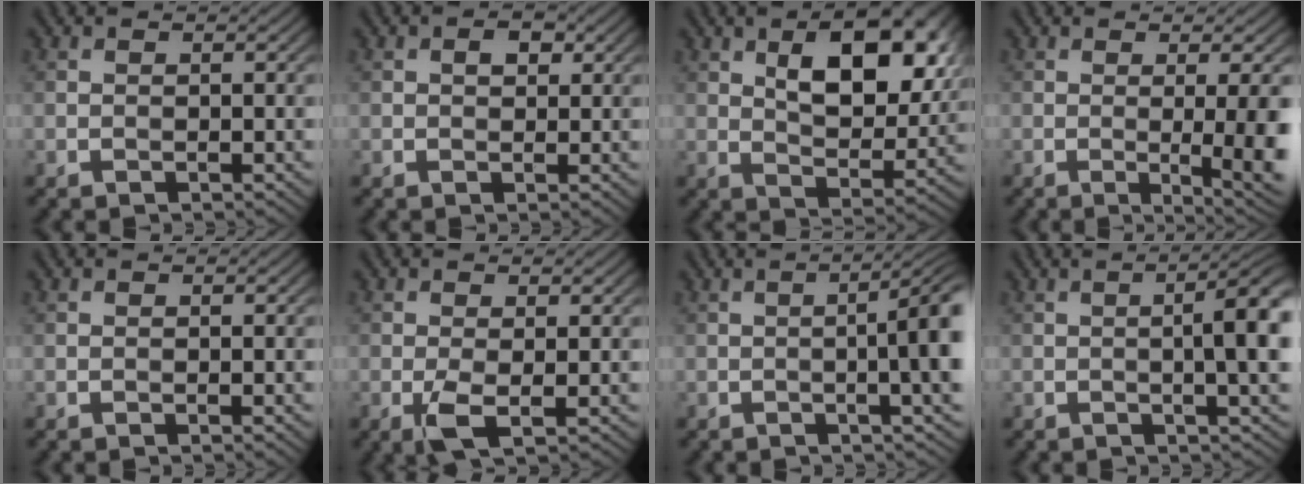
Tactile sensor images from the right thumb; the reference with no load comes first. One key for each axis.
{"total": 1.8, "fx": 0.6, "fy": 1.1, "fz": 1.3, "tx": -0.019, "ty": 0.001, "tz": 0.006}
{"total": 12.5, "fx": 4.6, "fy": 6.3, "fz": 9.7, "tx": -0.140, "ty": -0.001, "tz": 0.076}
{"total": 7.8, "fx": -0.5, "fy": 1.7, "fz": 7.6, "tx": -0.098, "ty": -0.005, "tz": -0.001}
{"total": 0.0}
{"total": 3.0, "fx": -0.5, "fy": 0.8, "fz": 2.9, "tx": -0.068, "ty": -0.004, "tz": -0.014}
{"total": 8.1, "fx": -0.2, "fy": 1.6, "fz": 8.0, "tx": -0.102, "ty": 0.007, "tz": -0.005}
{"total": 7.0, "fx": 0.2, "fy": 1.3, "fz": 6.8, "tx": -0.097, "ty": 0.009, "tz": 0.005}